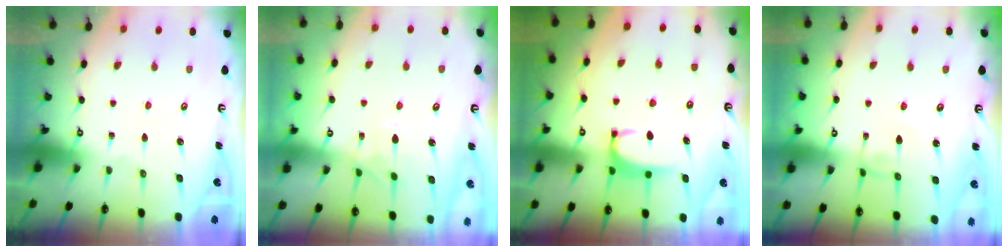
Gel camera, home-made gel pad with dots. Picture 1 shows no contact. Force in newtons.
{"total": 1.3, "press": 1.0, "slide": 0.8}
{"total": 1.9, "press": 1.9, "slide": 0.5}
{"total": 2.9, "press": 2.9, "slide": 0.2}